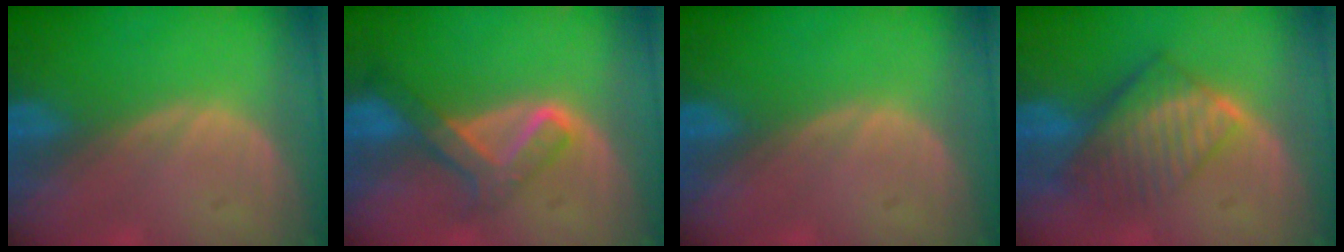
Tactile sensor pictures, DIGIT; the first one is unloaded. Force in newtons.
{"total": 5.9, "press": 5.7, "slide": 1.6}
{"total": 0.0}
{"total": 8.0, "press": 7.1, "slide": 3.7}